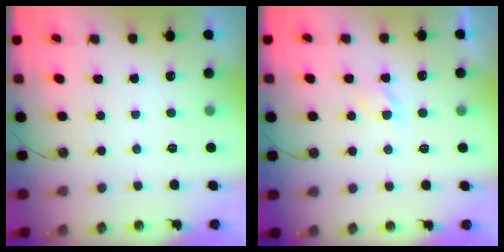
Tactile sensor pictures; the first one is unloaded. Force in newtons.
{"total": 2.9, "press": 2.8, "slide": 0.6}